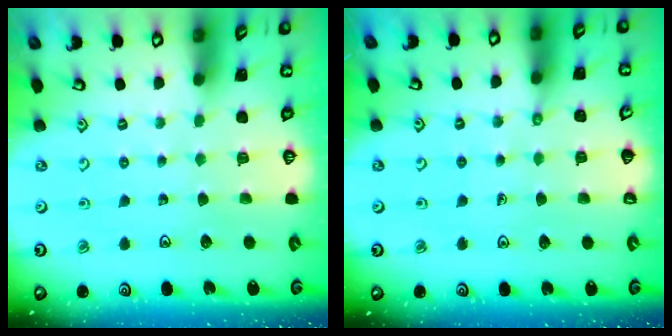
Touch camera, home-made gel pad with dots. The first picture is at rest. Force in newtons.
{"total": 2.3, "press": 2.3, "slide": 0.5}